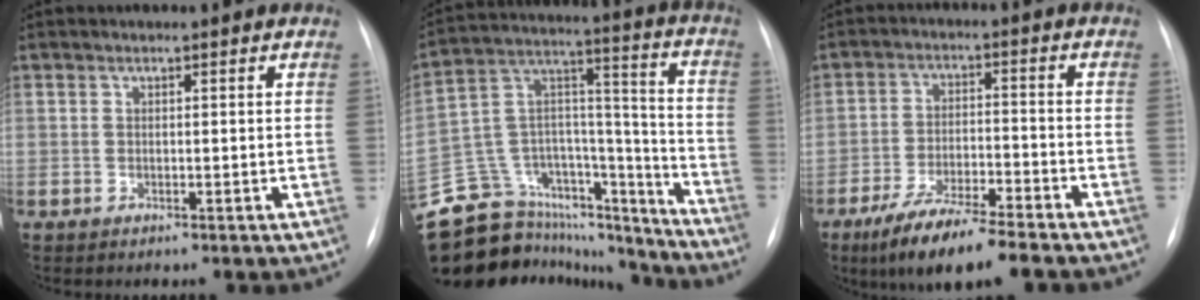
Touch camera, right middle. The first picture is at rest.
{"total": 28.7, "force": [-25.2, 10.6, 8.9], "torque": [-0.183, 0.052, -0.382]}
{"total": 10.3, "force": [-7.8, 1.2, 6.7], "torque": [-0.121, -0.026, -0.138]}